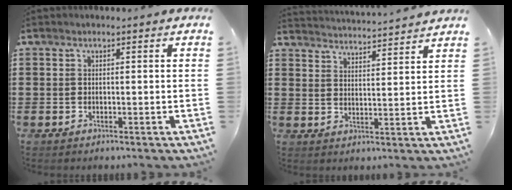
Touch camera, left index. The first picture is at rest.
{"total": 3.2, "force": [3.1, -0.8, -0.1], "torque": [-0.013, -0.026, 0.052]}